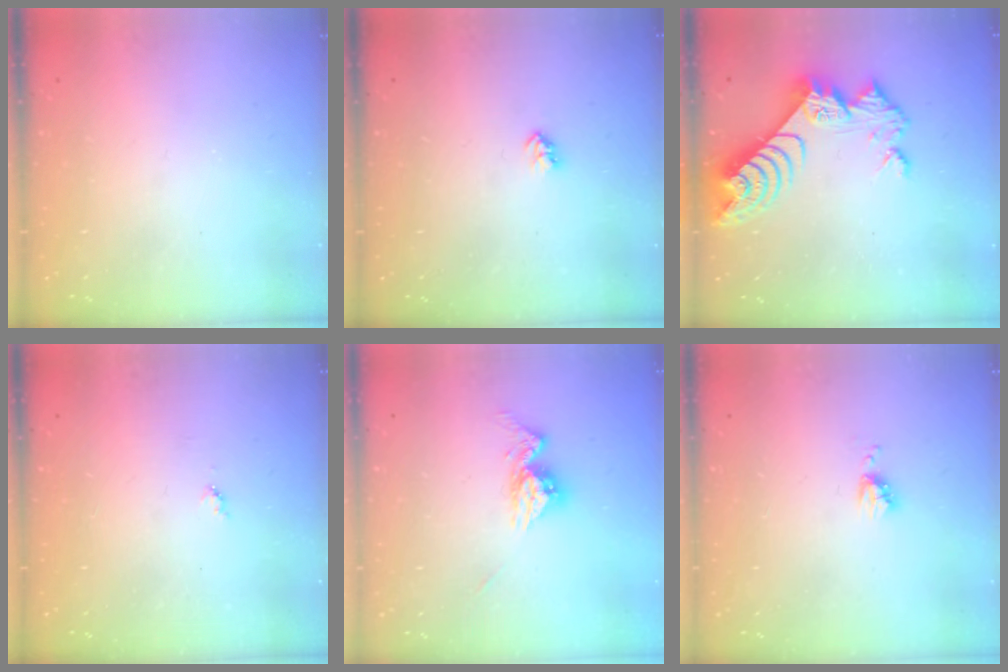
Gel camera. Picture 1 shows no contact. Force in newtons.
{"total": 2.6, "press": 2.6, "slide": 0.4}
{"total": 10.0, "press": 10.0, "slide": 0.9}
{"total": 3.9, "press": 3.9, "slide": 0.4}
{"total": 9.4, "press": 9.4, "slide": 0.8}
{"total": 4.1, "press": 4.0, "slide": 0.5}